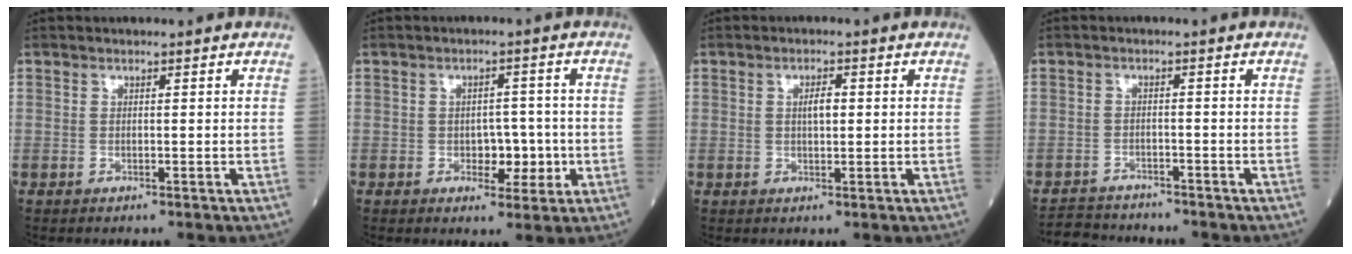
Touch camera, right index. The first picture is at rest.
{"total": 4.2, "force": [-0.9, 2.6, 3.1], "torque": [-0.030, 0.005, -0.008]}
{"total": 2.4, "force": [0.4, 0.8, 2.2], "torque": [-0.038, 0.001, 0.006]}
{"total": 5.3, "force": [-5.2, 1.0, 0.1], "torque": [-0.002, -0.013, -0.089]}